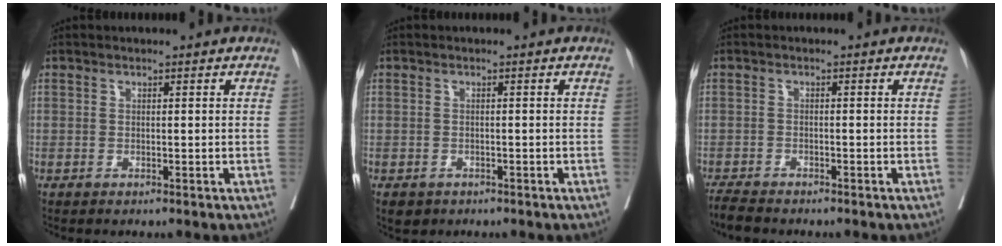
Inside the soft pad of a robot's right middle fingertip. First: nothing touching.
{"total": 1.9, "force": [-1.3, 1.3, 0.4], "torque": [-0.012, -0.002, -0.016]}
{"total": 3.6, "force": [-3.4, 0.4, 1.2], "torque": [-0.023, -0.015, -0.061]}